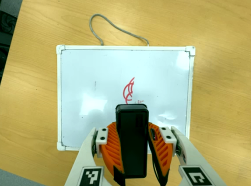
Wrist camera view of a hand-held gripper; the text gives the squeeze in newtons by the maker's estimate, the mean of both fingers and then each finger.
{"total": 8.9, "left": 7.6, "right": 10.3}